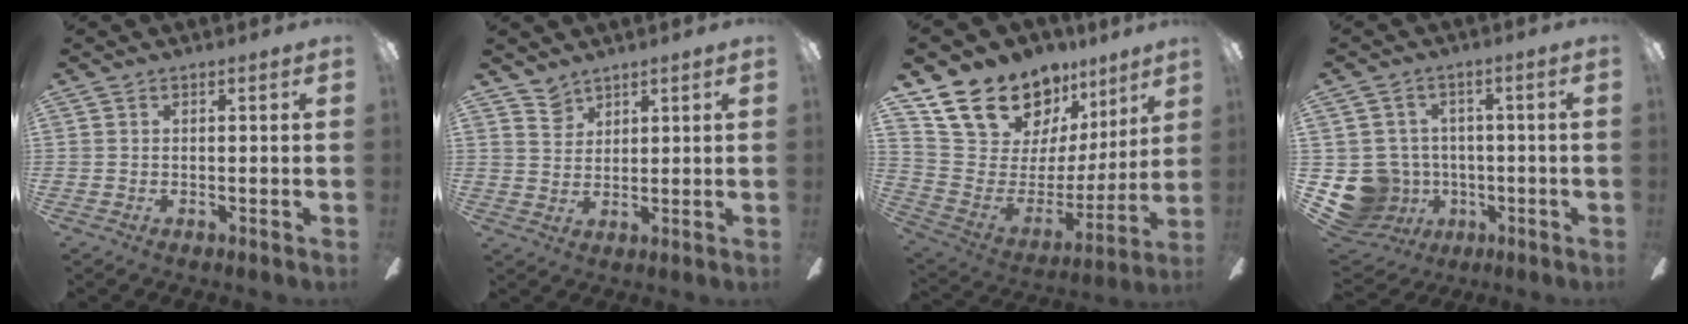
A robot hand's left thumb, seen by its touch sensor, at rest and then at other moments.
{"total": 4.1, "force": [3.4, 2.2, 0.4], "torque": [-0.011, -0.012, 0.065]}
{"total": 20.6, "force": [16.4, 9.9, 7.5], "torque": [-0.139, -0.119, 0.307]}
{"total": 10.9, "force": [-2.8, 10.2, 2.6], "torque": [-0.088, 0.014, -0.041]}